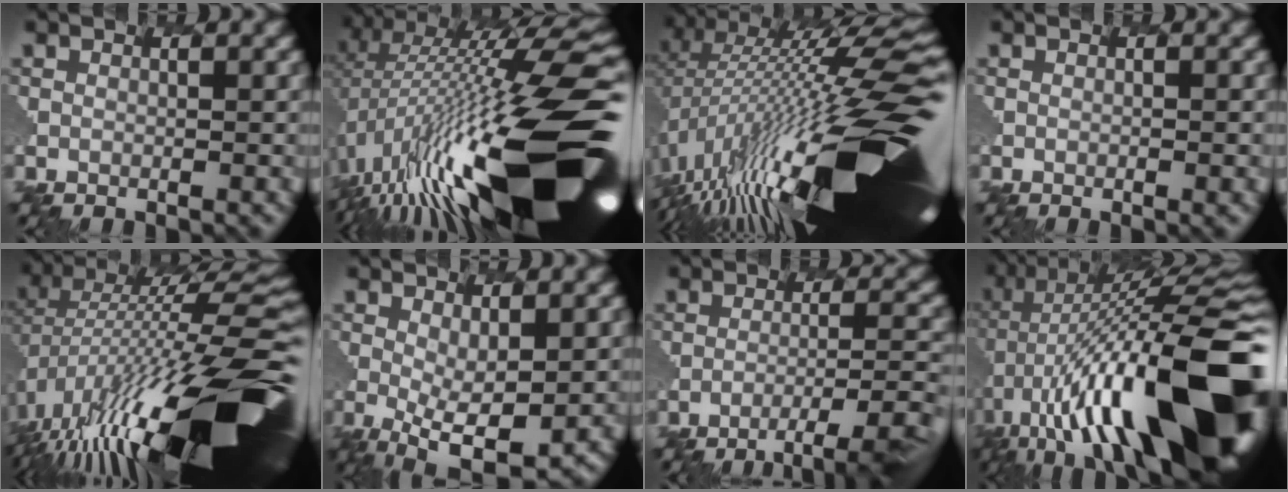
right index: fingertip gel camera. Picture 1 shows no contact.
{"total": 18.5, "force": [-4.2, 5.5, 17.1], "torque": [-0.297, -0.011, -0.070]}
{"total": 17.9, "force": [-2.7, 4.9, 17.0], "torque": [-0.282, -0.018, -0.046]}
{"total": 1.1, "force": [0.0, 0.3, 1.1], "torque": [-0.012, 0.005, -0.003]}
{"total": 16.7, "force": [-4.1, 5.2, 15.3], "torque": [-0.272, -0.008, -0.068]}
{"total": 5.6, "force": [-0.5, 2.1, 5.2], "torque": [-0.107, -0.036, 0.010]}
{"total": 4.9, "force": [-2.9, 0.6, 3.9], "torque": [-0.077, -0.005, -0.043]}
{"total": 18.1, "force": [-2.3, 6.2, 16.8], "torque": [-0.280, 0.011, -0.047]}